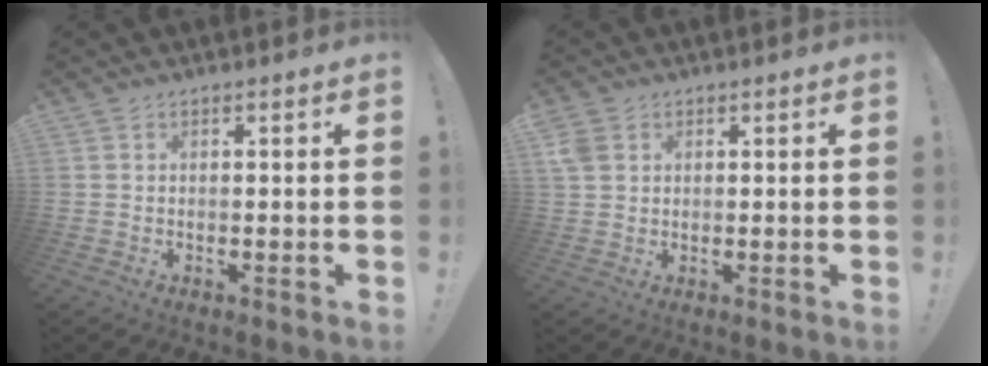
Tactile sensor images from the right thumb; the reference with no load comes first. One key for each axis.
{"total": 4.5, "fx": 2.1, "fy": 3.4, "fz": 2.0, "tx": -0.043, "ty": -0.001, "tz": 0.042}